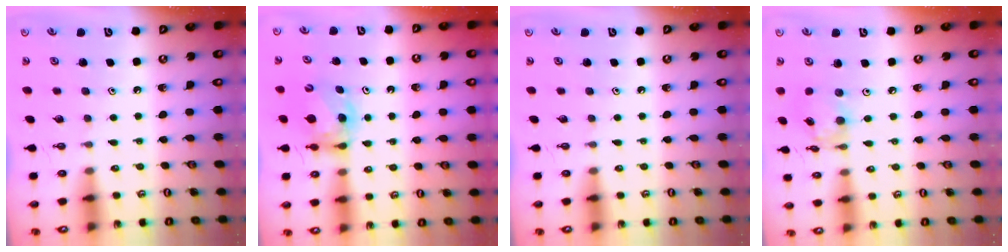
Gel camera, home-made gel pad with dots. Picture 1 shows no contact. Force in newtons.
{"total": 6.4, "press": 6.4, "slide": 0.2}
{"total": 0.0}
{"total": 11.2, "press": 11.2, "slide": 0.9}